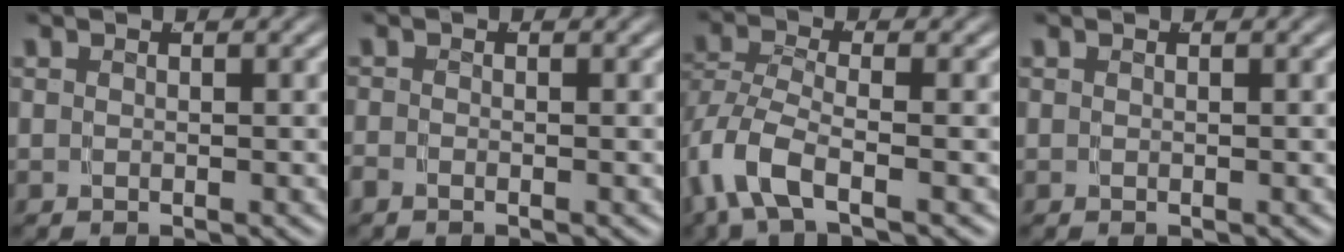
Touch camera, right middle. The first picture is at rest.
{"total": 1.0, "force": [-0.6, 0.7, 0.3], "torque": [-0.010, -0.004, -0.015]}
{"total": 4.0, "force": [-1.5, 2.0, 3.2], "torque": [-0.093, -0.015, -0.019]}
{"total": 0.0}